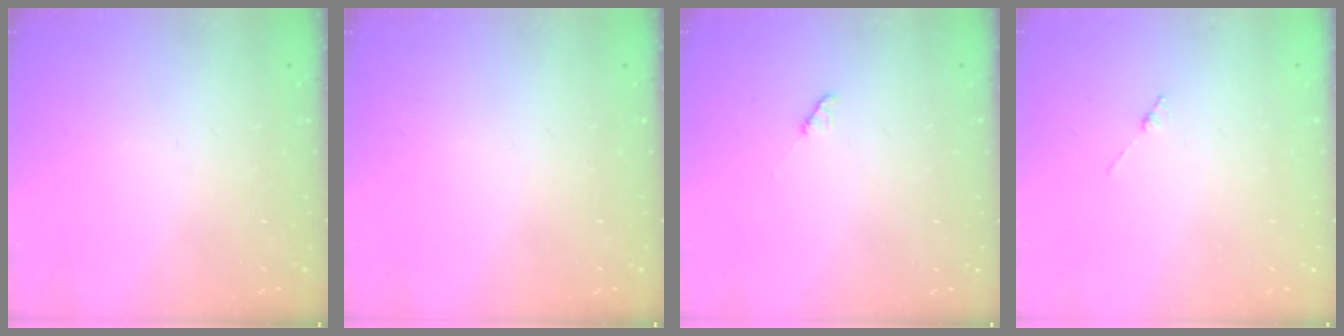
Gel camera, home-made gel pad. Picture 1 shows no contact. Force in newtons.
{"total": 0.0}
{"total": 2.2, "press": 2.2, "slide": 0.3}
{"total": 1.3, "press": 1.3, "slide": 0.3}